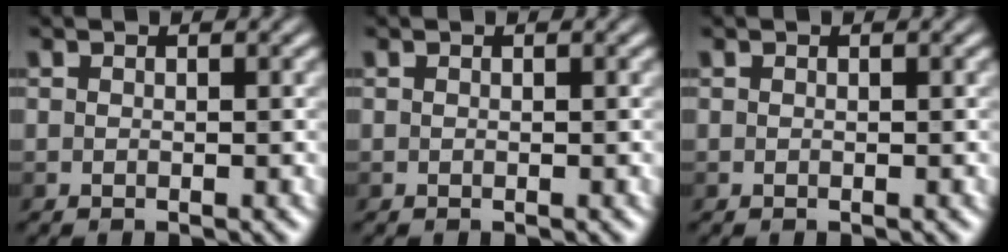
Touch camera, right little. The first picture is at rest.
{"total": 0.0}
{"total": 0.0}